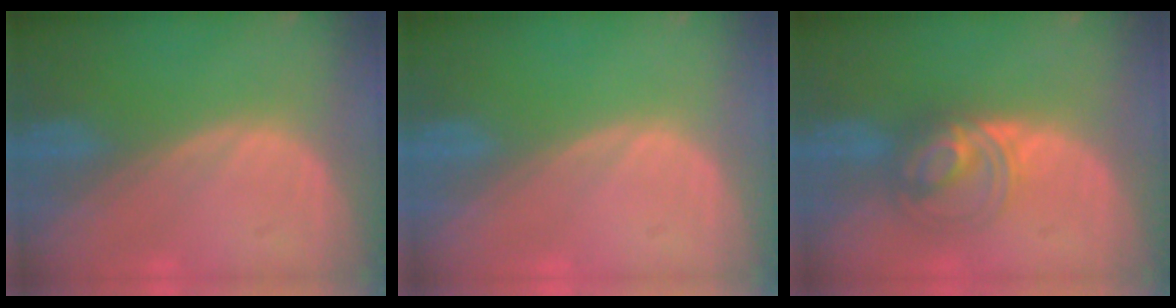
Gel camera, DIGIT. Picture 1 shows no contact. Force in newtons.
{"total": 0.0}
{"total": 5.5, "press": 5.5, "slide": 0.6}